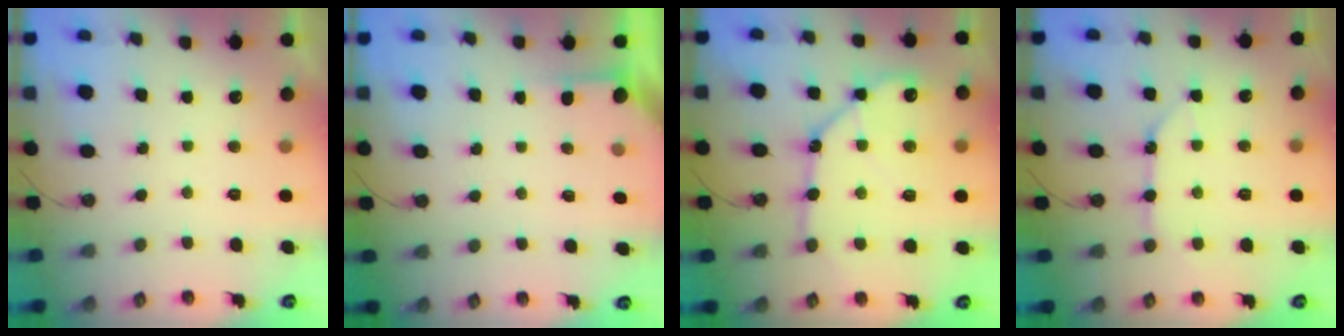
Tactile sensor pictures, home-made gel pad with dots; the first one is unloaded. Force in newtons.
{"total": 1.6, "press": 1.6, "slide": 0.3}
{"total": 14.9, "press": 14.8, "slide": 1.7}
{"total": 10.7, "press": 10.6, "slide": 1.2}